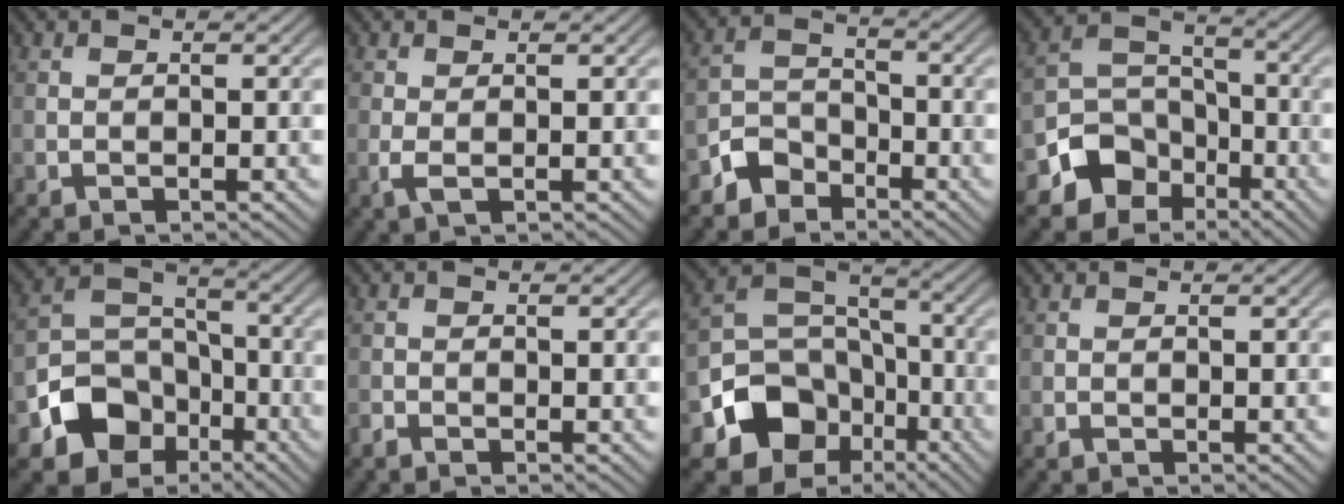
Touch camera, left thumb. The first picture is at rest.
{"total": 1.5, "force": [0.0, 0.4, 1.5], "torque": [-0.040, 0.001, -0.002]}
{"total": 4.7, "force": [-3.3, 3.1, 1.3], "torque": [-0.030, 0.004, -0.077]}
{"total": 8.5, "force": [-4.9, 6.3, 3.1], "torque": [-0.066, -0.010, -0.104]}
{"total": 10.0, "force": [-5.0, 7.5, 4.3], "torque": [-0.089, -0.016, -0.102]}
{"total": 0.7, "force": [-0.7, 0.1, 0.2], "torque": [-0.004, -0.001, -0.016]}
{"total": 11.9, "force": [-5.4, 9.1, 5.4], "torque": [-0.123, -0.026, -0.102]}
{"total": 0.0}